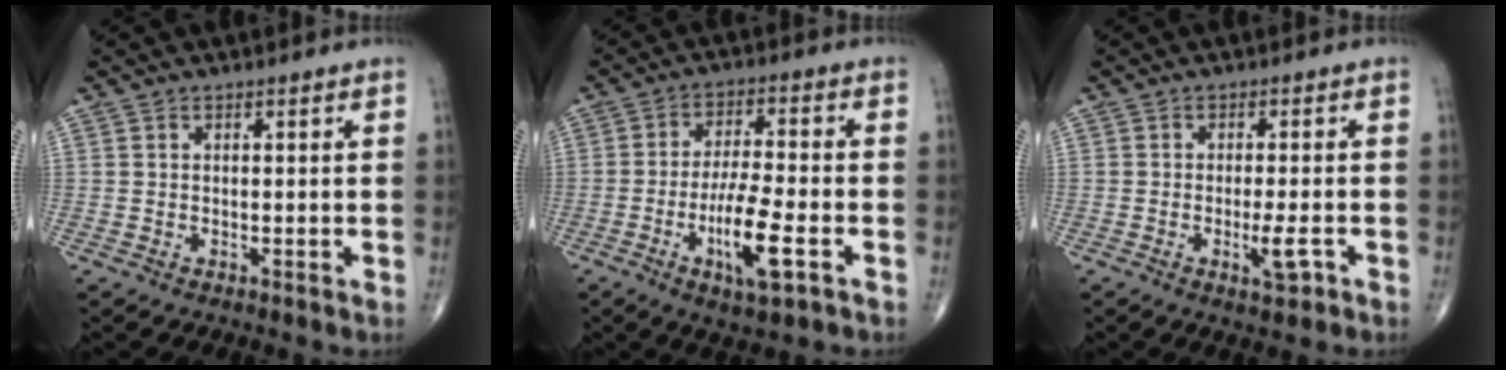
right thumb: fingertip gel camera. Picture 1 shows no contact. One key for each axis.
{"total": 10.7, "fx": -4.1, "fy": 2.7, "fz": 9.5, "tx": -0.177, "ty": 0.013, "tz": -0.071}
{"total": 3.9, "fx": -1.6, "fy": 1.0, "fz": 3.4, "tx": -0.052, "ty": 0.000, "tz": -0.023}